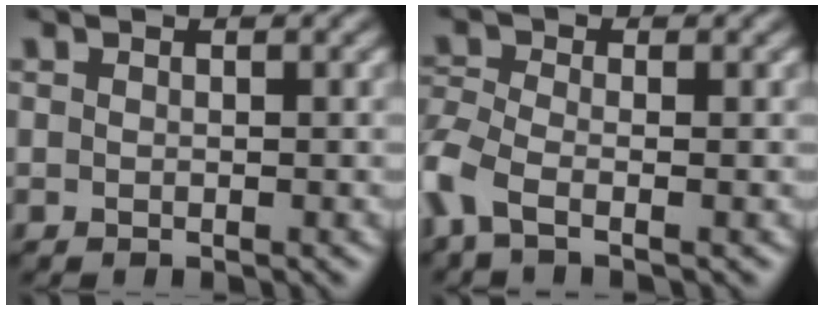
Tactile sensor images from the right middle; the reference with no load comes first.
{"total": 4.3, "force": [-2.2, 1.7, 3.2], "torque": [-0.087, -0.010, -0.064]}